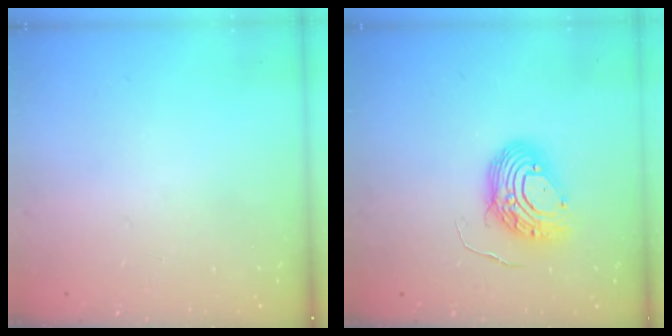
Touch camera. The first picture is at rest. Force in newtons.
{"total": 9.8, "press": 9.7, "slide": 1.0}